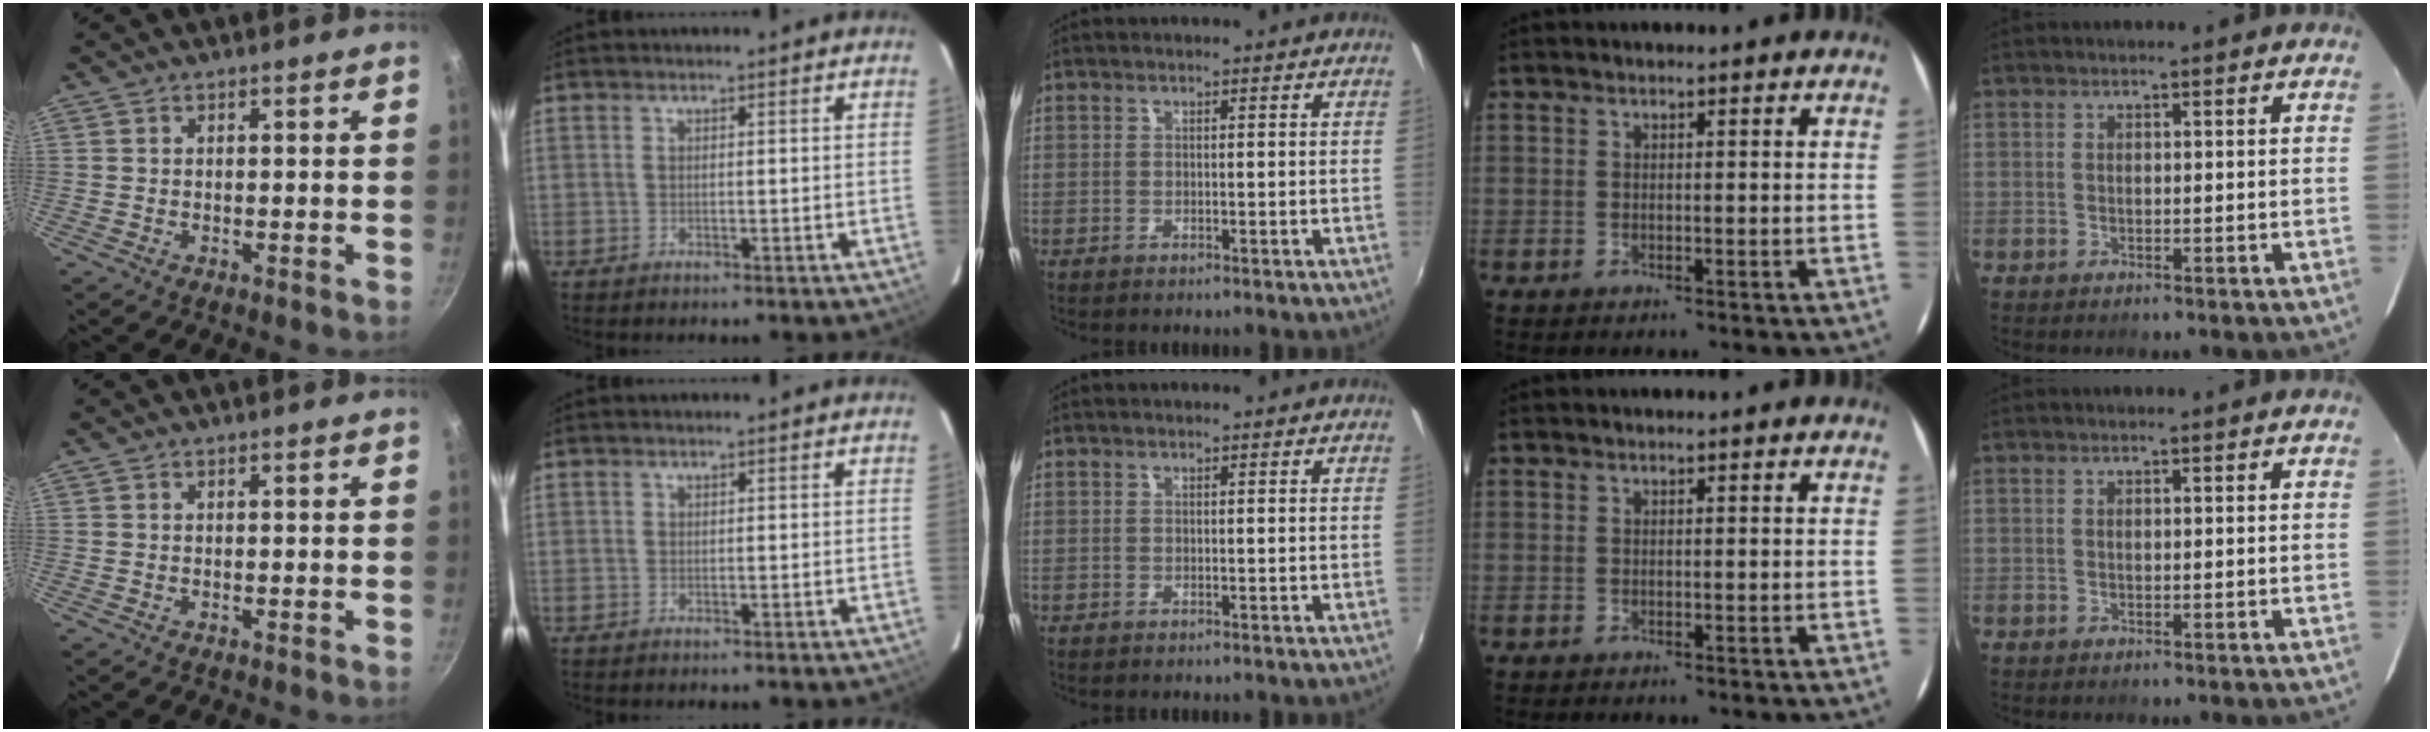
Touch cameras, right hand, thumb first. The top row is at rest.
{}